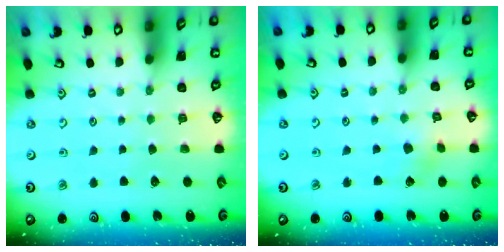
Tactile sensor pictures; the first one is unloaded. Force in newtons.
{"total": 2.5, "press": 2.3, "slide": 0.8}